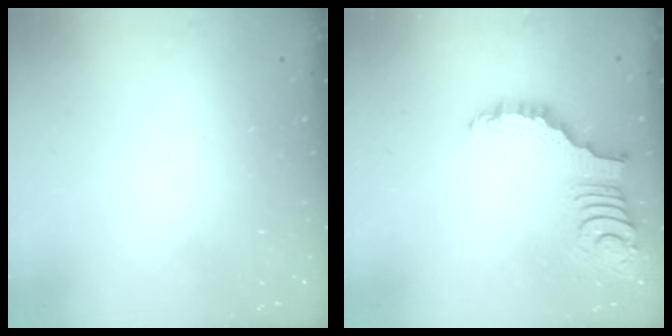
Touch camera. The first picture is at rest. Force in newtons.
{"total": 3.6, "press": 3.6, "slide": 0.2}